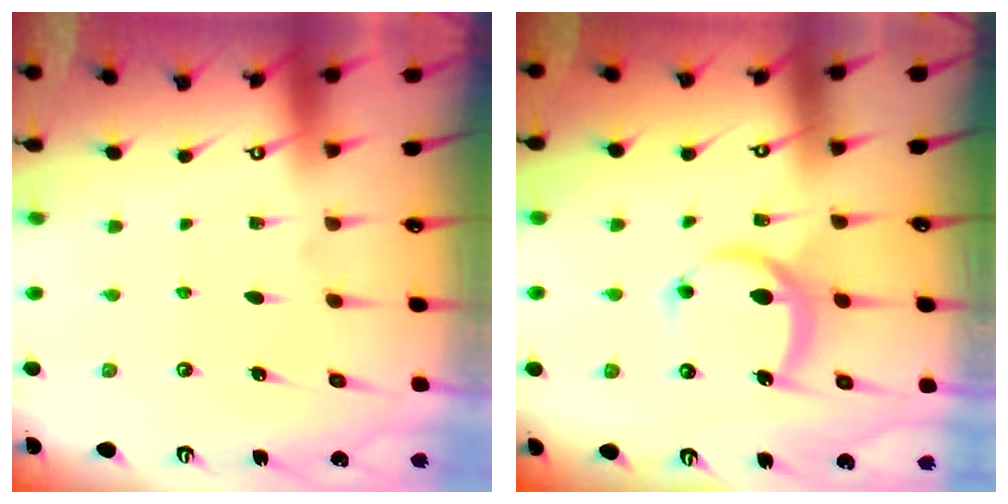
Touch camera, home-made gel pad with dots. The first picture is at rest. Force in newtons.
{"total": 9.7, "press": 9.7, "slide": 0.3}